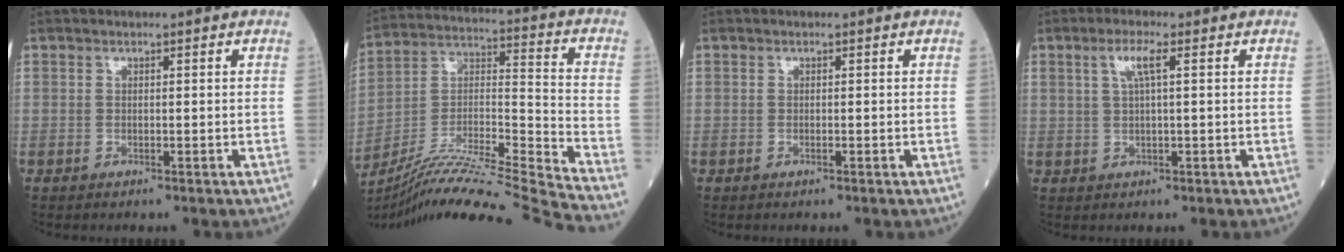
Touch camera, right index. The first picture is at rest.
{"total": 23.9, "force": [-21.5, -3.0, 10.1], "torque": [-0.183, -0.022, -0.360]}
{"total": 0.0}
{"total": 3.4, "force": [1.2, 0.2, 3.2], "torque": [-0.069, 0.009, 0.024]}